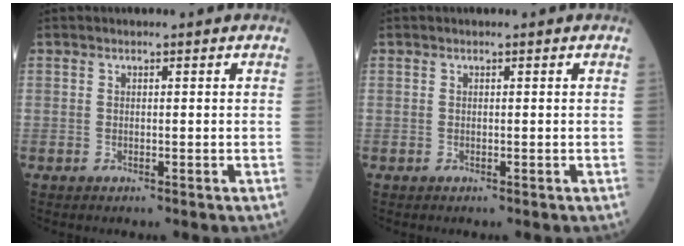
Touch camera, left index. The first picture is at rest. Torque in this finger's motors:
{"motor_torque": [0.00, 0.00, -0.01, 0.00]}